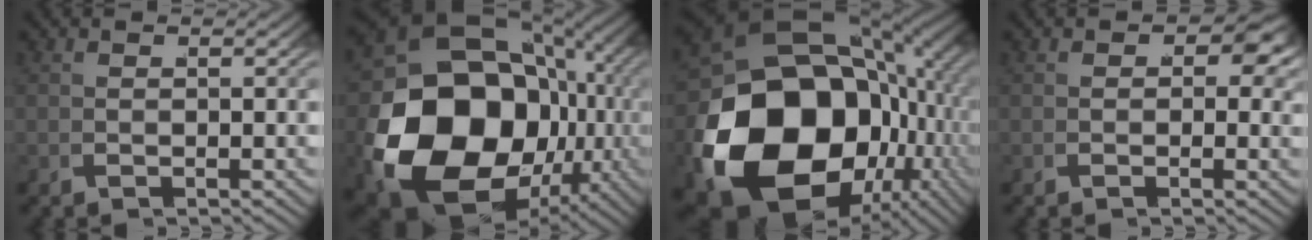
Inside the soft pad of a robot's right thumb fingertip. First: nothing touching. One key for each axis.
{"total": 25.6, "fx": -2.5, "fy": 17.8, "fz": 18.3, "tx": -0.348, "ty": -0.072, "tz": -0.008}
{"total": 28.2, "fx": -3.9, "fy": 18.7, "fz": 20.8, "tx": -0.394, "ty": -0.073, "tz": -0.025}
{"total": 3.1, "fx": 0.4, "fy": 2.0, "fz": 2.3, "tx": -0.026, "ty": -0.003, "tz": 0.005}